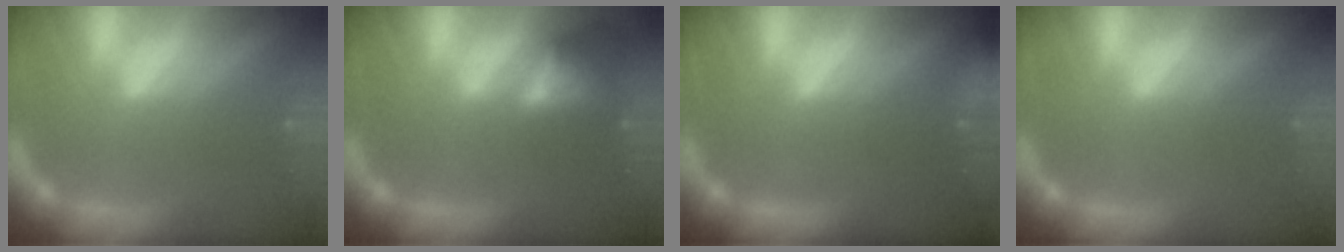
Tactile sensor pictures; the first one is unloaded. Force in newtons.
{"total": 4.0}
{"total": 4.4}
{"total": 0.0}